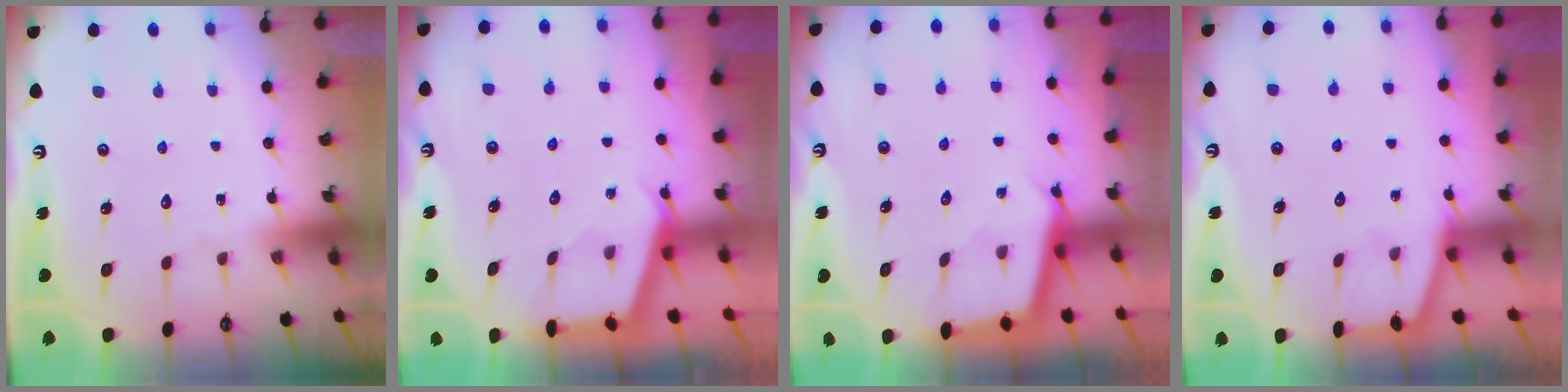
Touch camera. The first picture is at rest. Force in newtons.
{"total": 2.5, "press": 2.5, "slide": 0.3}
{"total": 2.5, "press": 2.5, "slide": 0.2}
{"total": 1.2, "press": 1.2, "slide": 0.3}